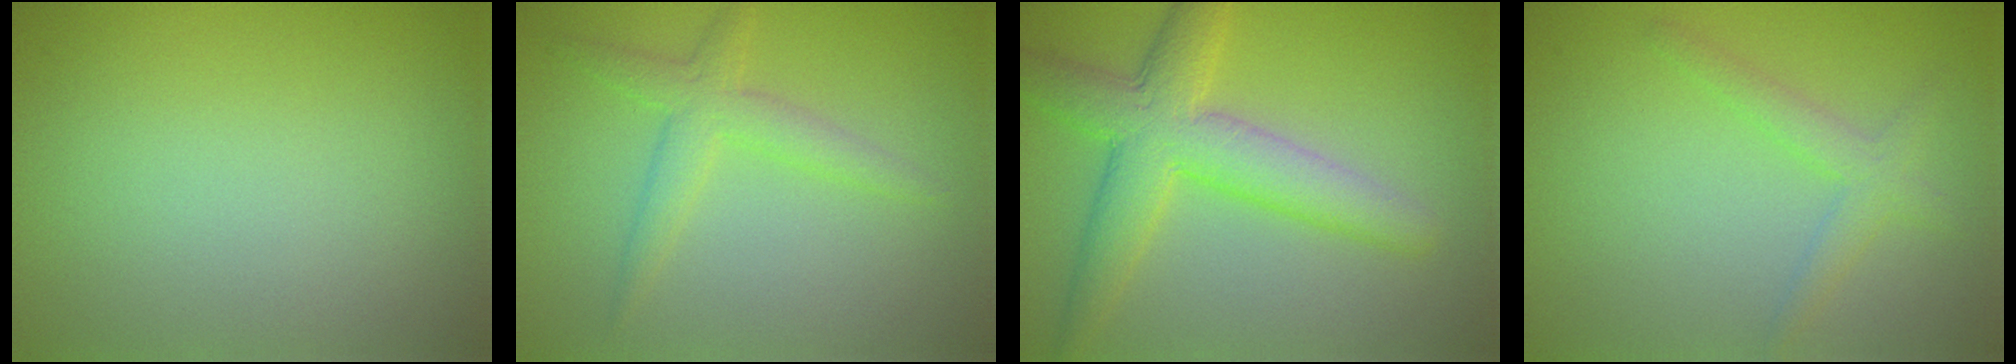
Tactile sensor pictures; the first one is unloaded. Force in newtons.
{"total": 2.8, "press": 2.8, "slide": 0.1}
{"total": 6.3, "press": 6.3, "slide": 0.1}
{"total": 2.2, "press": 2.2, "slide": 0.1}